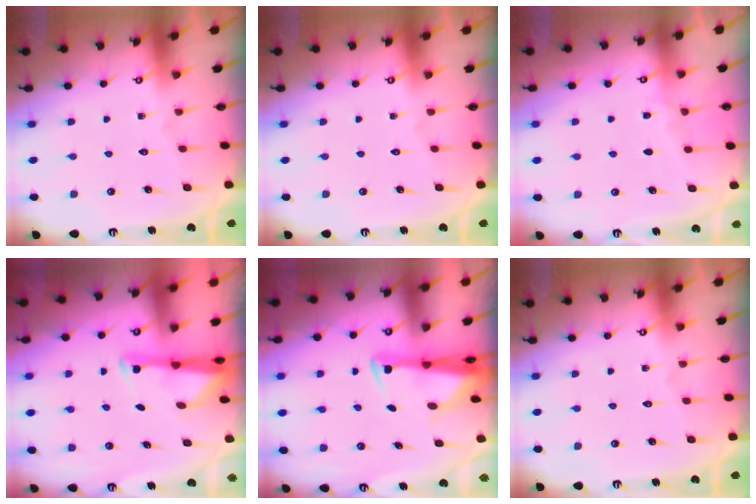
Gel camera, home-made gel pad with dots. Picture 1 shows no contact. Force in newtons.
{"total": 0.0}
{"total": 3.0, "press": 3.0, "slide": 0.3}
{"total": 2.9, "press": 2.9, "slide": 0.5}
{"total": 2.9, "press": 2.8, "slide": 0.9}
{"total": 0.0}